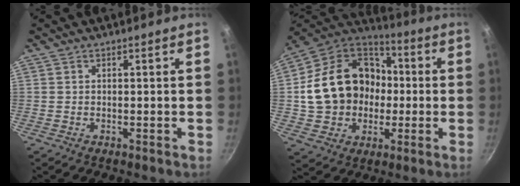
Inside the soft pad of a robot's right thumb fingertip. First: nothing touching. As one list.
[{"total": 22.0, "force": [-0.1, 17.8, 12.9], "torque": [-0.200, 0.047, 0.003]}]